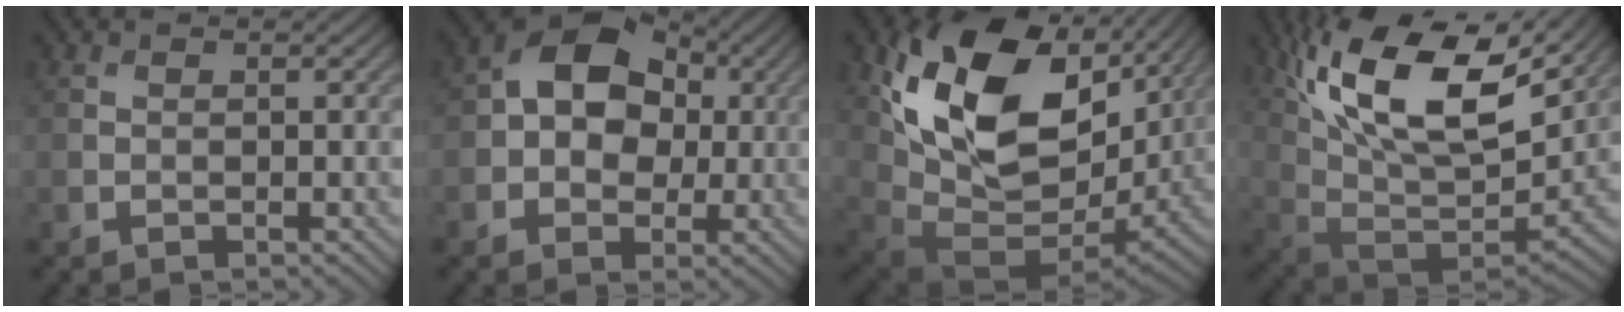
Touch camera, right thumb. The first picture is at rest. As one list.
[{"total": 9.3, "force": [1.1, 6.9, 6.1], "torque": [-0.098, 0.012, -0.002]}, {"total": 17.8, "force": [5.8, 11.1, 12.6], "torque": [-0.264, -0.015, 0.124]}, {"total": 17.9, "force": [8.9, 7.7, 13.5], "torque": [-0.285, 0.017, 0.166]}]